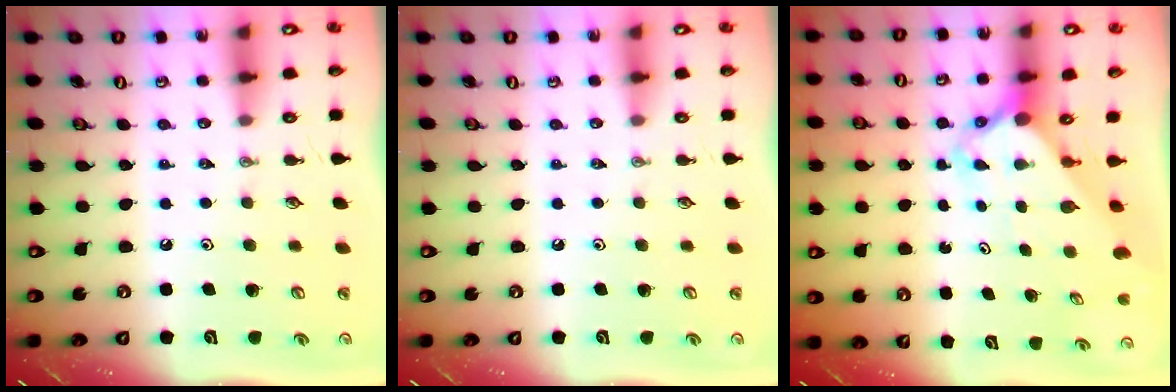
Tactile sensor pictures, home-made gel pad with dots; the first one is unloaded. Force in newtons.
{"total": 0.0}
{"total": 3.0, "press": 3.0, "slide": 0.1}